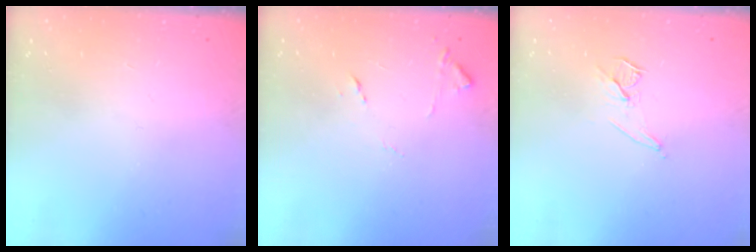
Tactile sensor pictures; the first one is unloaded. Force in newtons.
{"total": 8.2, "press": 8.2, "slide": 0.6}
{"total": 7.4, "press": 6.8, "slide": 3.1}